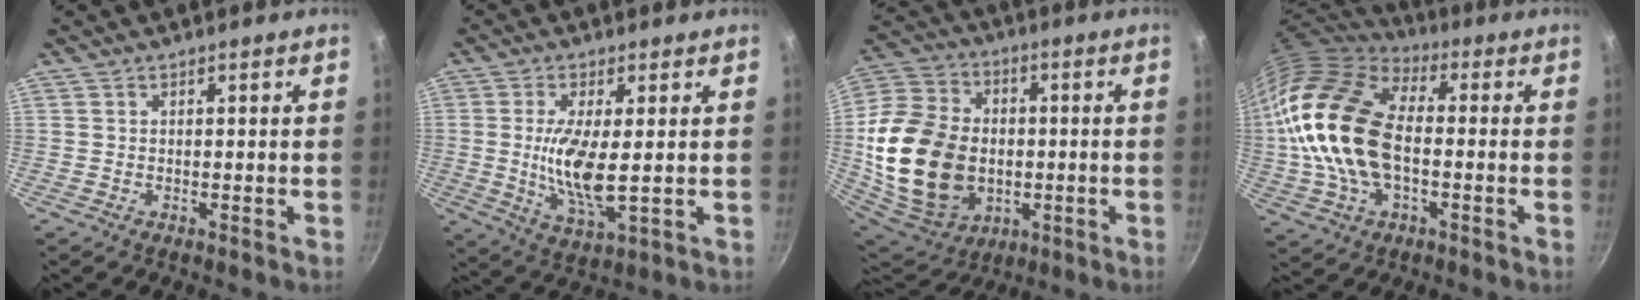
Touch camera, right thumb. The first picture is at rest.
{"total": 10.2, "force": [0.4, 3.4, 9.6], "torque": [-0.192, -0.017, 0.010]}
{"total": 24.9, "force": [-2.1, 18.4, 16.7], "torque": [-0.318, 0.018, -0.022]}
{"total": 20.1, "force": [-0.6, 12.1, 16.0], "torque": [-0.292, 0.022, -0.017]}